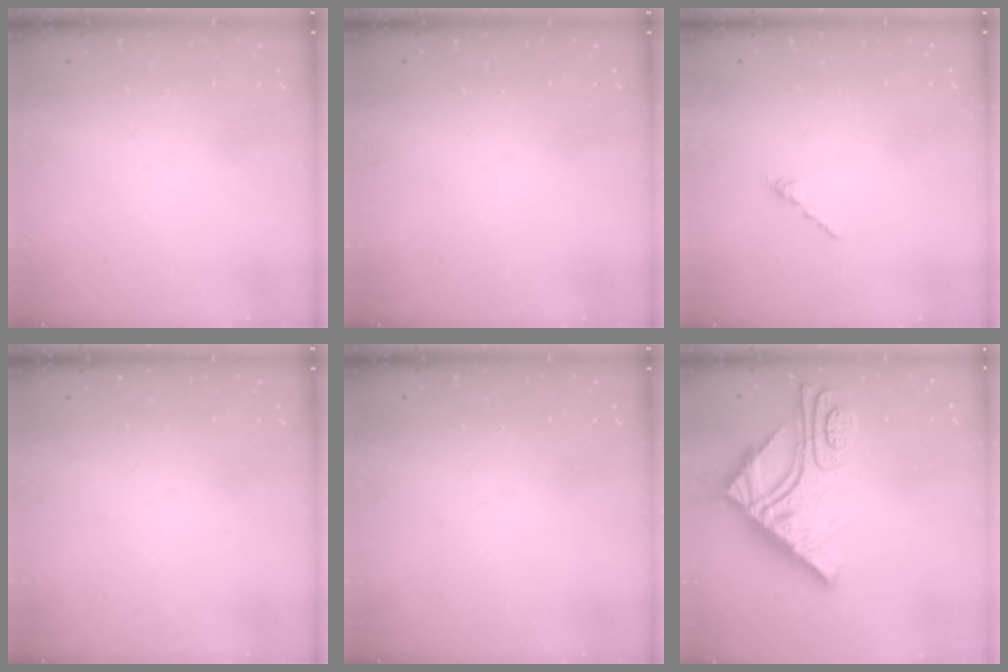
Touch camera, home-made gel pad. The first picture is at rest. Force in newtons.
{"total": 0.0}
{"total": 0.6, "press": 0.5, "slide": 0.3}
{"total": 0.0}
{"total": 0.0}
{"total": 17.0, "press": 16.9, "slide": 1.4}